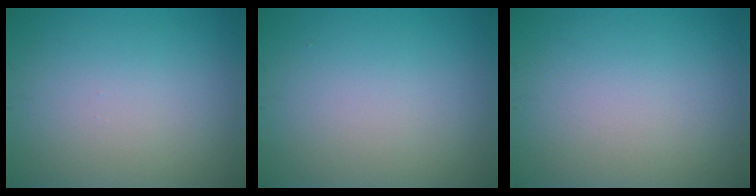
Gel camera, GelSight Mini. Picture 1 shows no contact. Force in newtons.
{"total": 0.0}
{"total": 0.0}